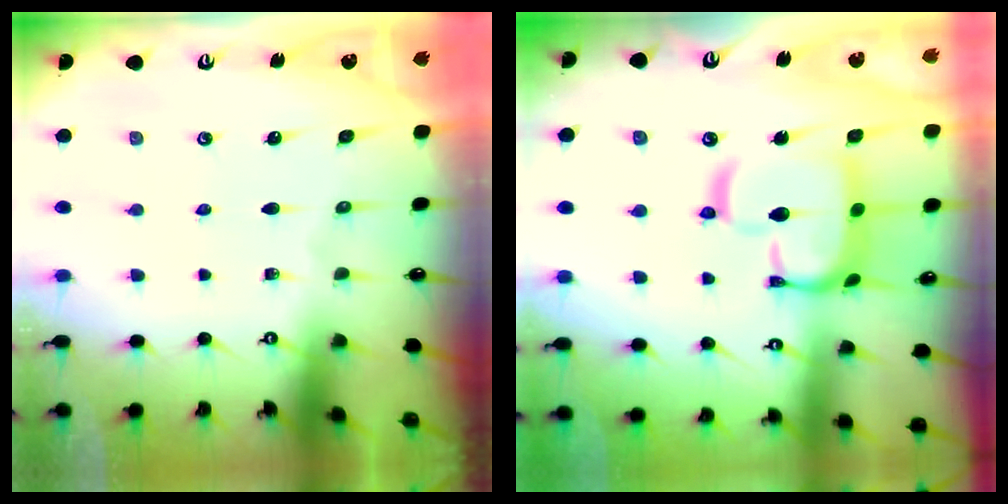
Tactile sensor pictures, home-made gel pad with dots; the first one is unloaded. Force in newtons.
{"total": 11.8, "press": 11.7, "slide": 1.4}